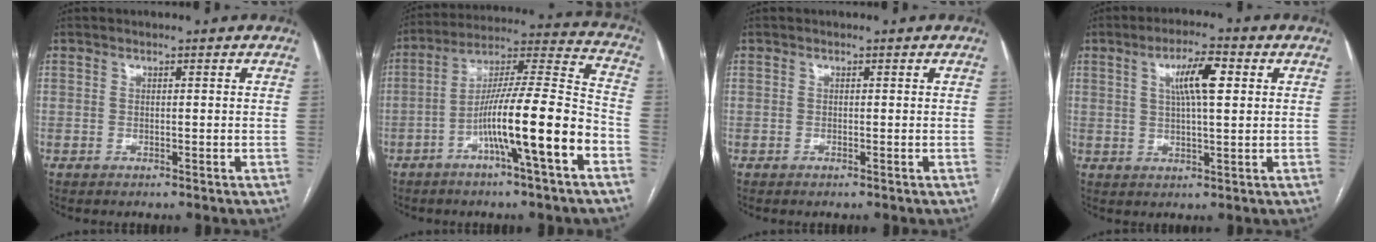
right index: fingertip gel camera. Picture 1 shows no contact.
{"total": 15.9, "force": [-6.4, 0.1, 14.5], "torque": [-0.247, 0.010, -0.110]}
{"total": 0.0}
{"total": 7.0, "force": [2.2, 1.2, 6.6], "torque": [-0.118, 0.013, 0.037]}